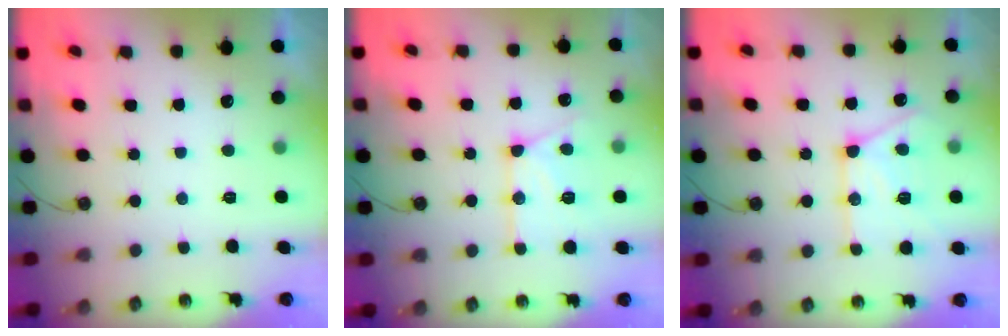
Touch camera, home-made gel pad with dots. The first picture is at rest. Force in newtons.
{"total": 13.4, "press": 13.3, "slide": 1.2}
{"total": 15.0, "press": 14.9, "slide": 1.7}